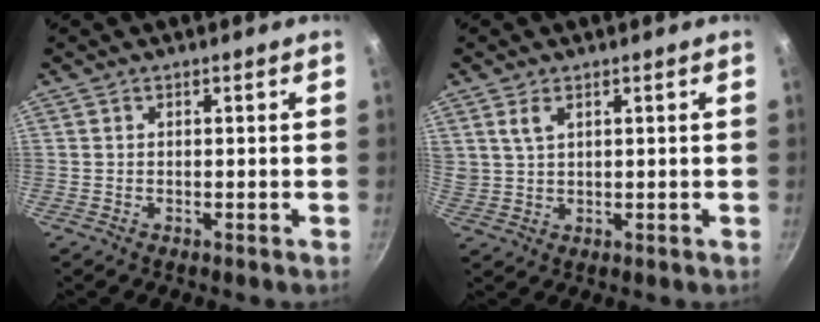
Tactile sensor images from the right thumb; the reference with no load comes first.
{"total": 3.6, "force": [1.8, 2.0, 2.3], "torque": [-0.039, -0.005, 0.040]}